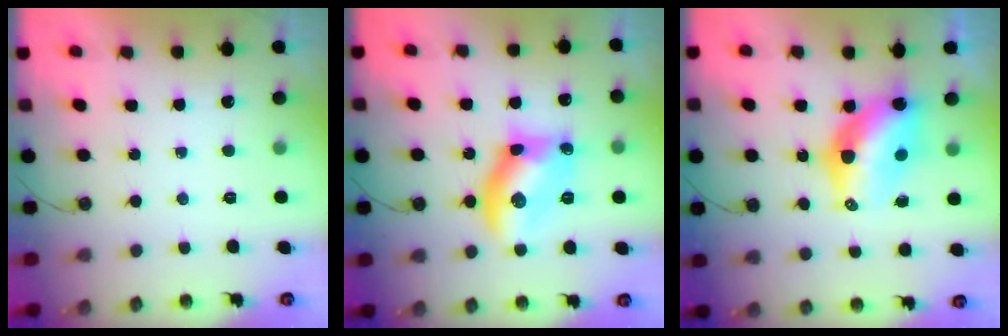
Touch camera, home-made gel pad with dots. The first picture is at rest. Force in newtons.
{"total": 13.0, "press": 13.0, "slide": 0.5}
{"total": 10.6, "press": 10.6, "slide": 0.9}